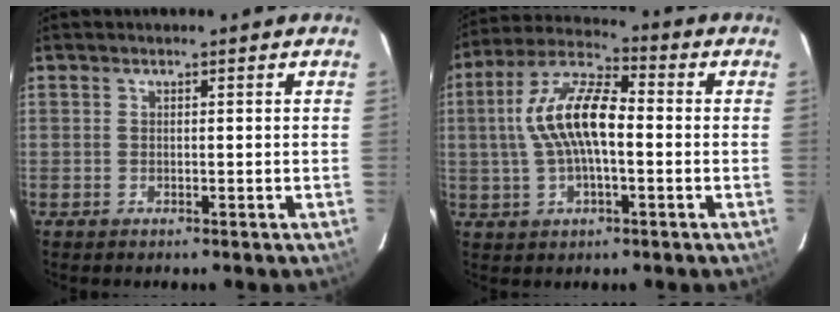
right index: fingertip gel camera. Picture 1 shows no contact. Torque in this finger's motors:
{"motor_torque": [0.76, 0.20, 0.40, 0.21]}